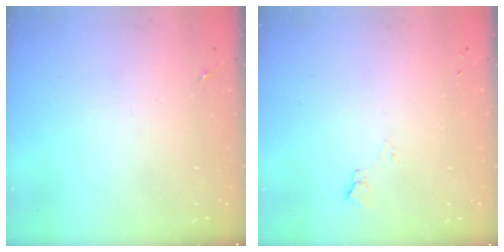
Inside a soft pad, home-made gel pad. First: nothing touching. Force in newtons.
{"total": 4.6, "press": 4.5, "slide": 0.6}